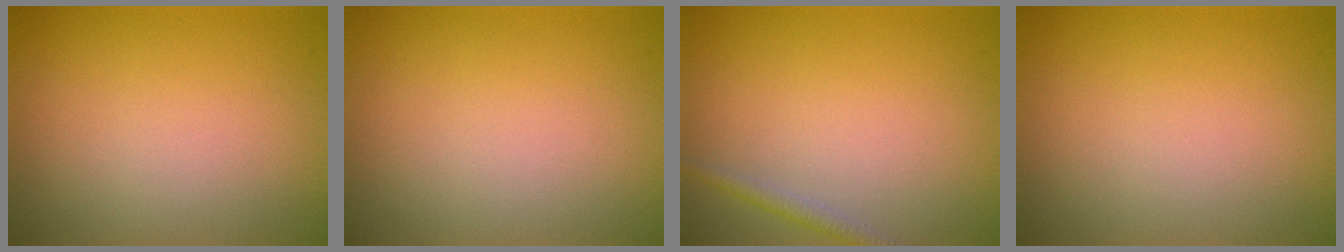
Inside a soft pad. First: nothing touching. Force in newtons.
{"total": 0.0}
{"total": 1.4, "press": 1.4, "slide": 0.0}
{"total": 0.0}